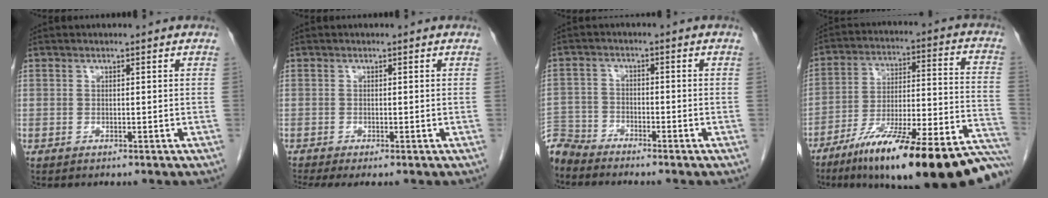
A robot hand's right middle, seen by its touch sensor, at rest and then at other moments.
{"total": 2.6, "force": [-2.0, 0.2, 1.6], "torque": [-0.029, -0.007, -0.036]}
{"total": 5.4, "force": [-5.4, 0.6, -0.1], "torque": [0.003, -0.003, -0.106]}
{"total": 28.4, "force": [-21.7, 3.3, 18.1], "torque": [-0.189, 0.006, -0.328]}